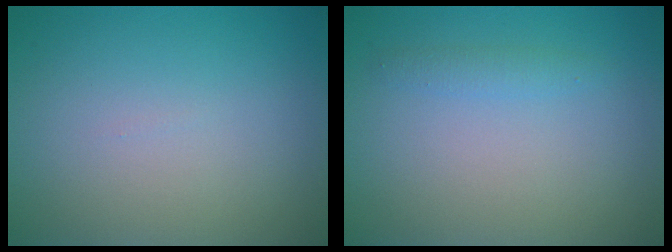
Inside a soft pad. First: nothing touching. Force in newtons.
{"total": 1.1, "press": 1.1, "slide": 0.1}